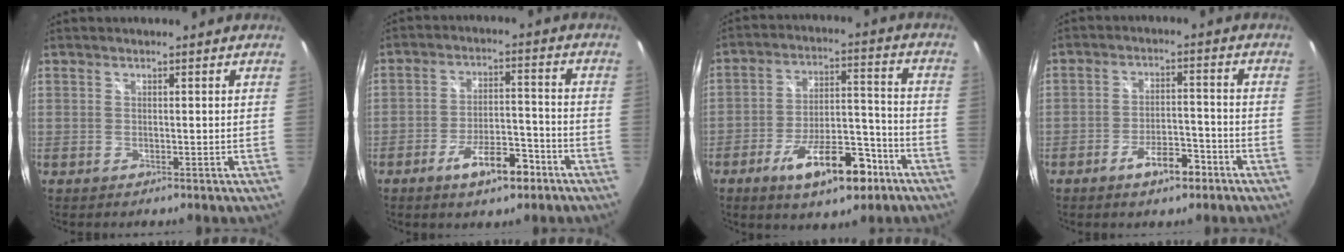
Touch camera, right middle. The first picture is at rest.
{"total": 9.1, "force": [-5.6, 3.2, 6.4], "torque": [-0.119, 0.007, -0.083]}
{"total": 14.4, "force": [-8.4, 5.6, 10.2], "torque": [-0.180, 0.012, -0.126]}
{"total": 6.6, "force": [-4.2, 2.4, 4.5], "torque": [-0.085, 0.004, -0.062]}